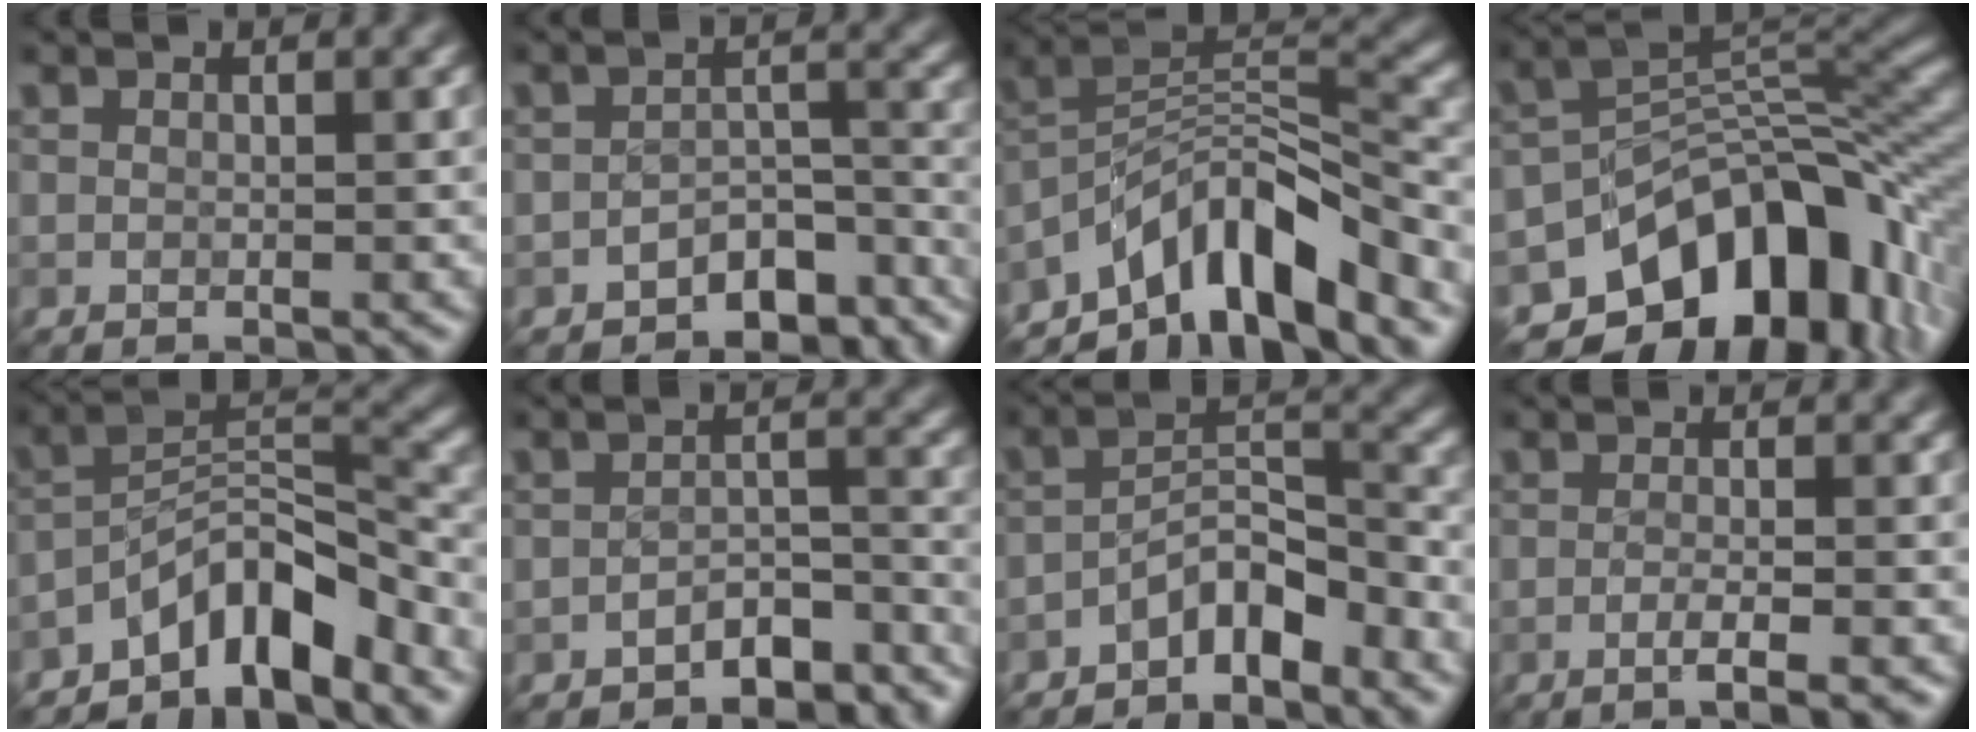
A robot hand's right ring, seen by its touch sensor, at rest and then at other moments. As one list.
[{"total": 5.9, "force": [-4.6, 2.9, 2.4], "torque": [-0.016, -0.007, -0.074]}, {"total": 9.1, "force": [-6.6, 2.9, 5.6], "torque": [-0.076, 0.007, -0.127]}, {"total": 12.3, "force": [-5.7, 7.8, 7.7], "torque": [-0.113, 0.000, -0.098]}, {"total": 6.9, "force": [-5.2, 2.0, 4.0], "torque": [-0.053, 0.010, -0.100]}, {"total": 4.8, "force": [-4.1, 1.9, 1.8], "torque": [-0.019, -0.003, -0.064]}, {"total": 4.8, "force": [-3.5, 1.7, 2.8], "torque": [-0.040, 0.015, -0.070]}, {"total": 2.5, "force": [-1.2, 0.4, 2.1], "torque": [-0.030, 0.002, -0.030]}]